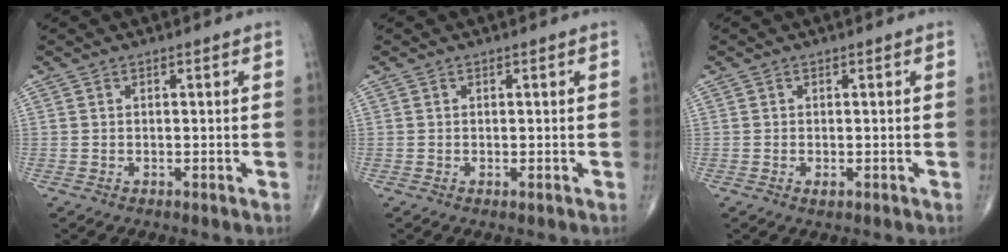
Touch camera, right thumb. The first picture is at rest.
{"total": 0.0}
{"total": 0.8, "force": [-0.3, 0.4, 0.6], "torque": [-0.009, -0.001, -0.005]}